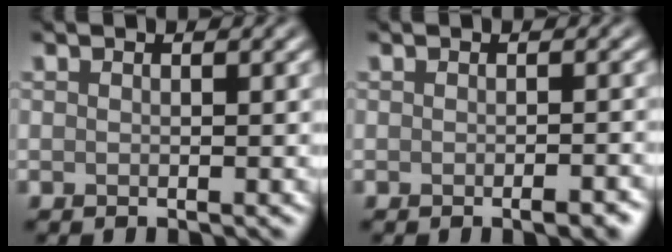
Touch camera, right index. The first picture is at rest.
{"total": 2.0, "force": [-1.0, 0.5, 1.6], "torque": [-0.020, -0.002, -0.012]}